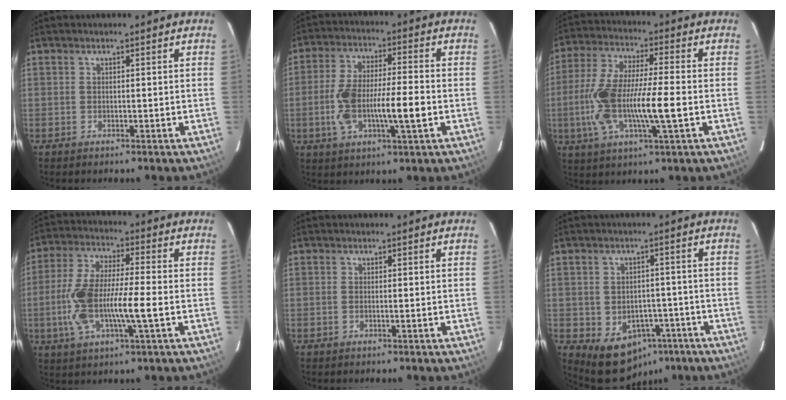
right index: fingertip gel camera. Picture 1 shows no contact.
{"total": 12.2, "force": [-2.5, 2.3, 11.7], "torque": [-0.224, 0.009, -0.042]}
{"total": 14.5, "force": [-2.6, 2.0, 14.1], "torque": [-0.288, -0.002, -0.048]}
{"total": 12.8, "force": [-2.5, 2.0, 12.4], "torque": [-0.256, 0.001, -0.048]}
{"total": 0.7, "force": [-0.1, 0.1, 0.7], "torque": [-0.014, 0.000, -0.002]}
{"total": 9.8, "force": [-4.9, 7.0, 4.7], "torque": [-0.067, 0.013, -0.059]}